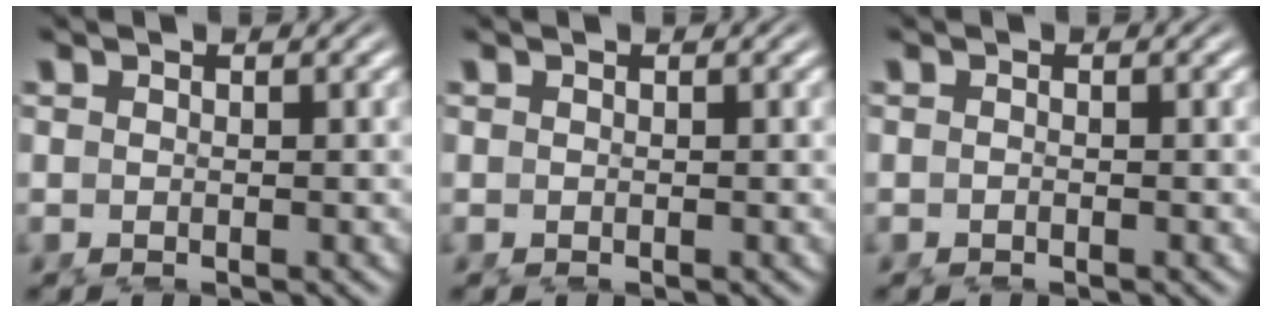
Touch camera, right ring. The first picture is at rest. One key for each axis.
{"total": 0.0}
{"total": 0.6, "fx": -0.4, "fy": 0.3, "fz": 0.2, "tx": -0.010, "ty": -0.001, "tz": -0.012}